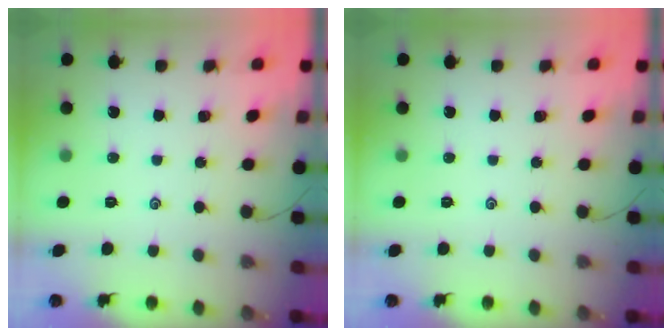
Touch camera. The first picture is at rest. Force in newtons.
{"total": 0.0}